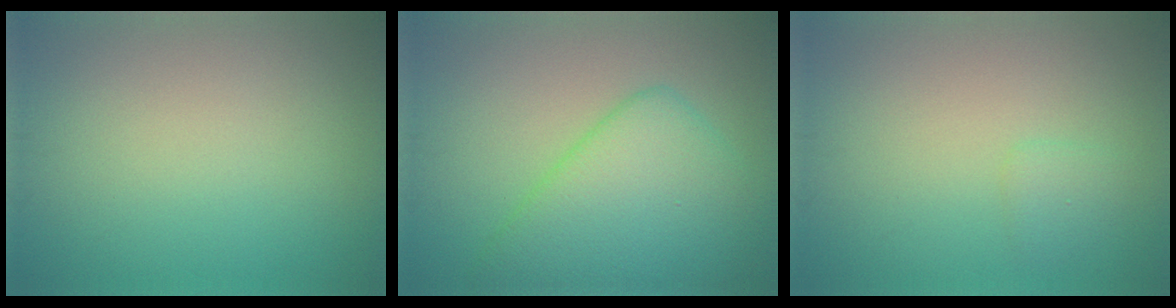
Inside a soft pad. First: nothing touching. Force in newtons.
{"total": 7.5, "press": 7.5, "slide": 0.3}
{"total": 1.0, "press": 1.0, "slide": 0.1}